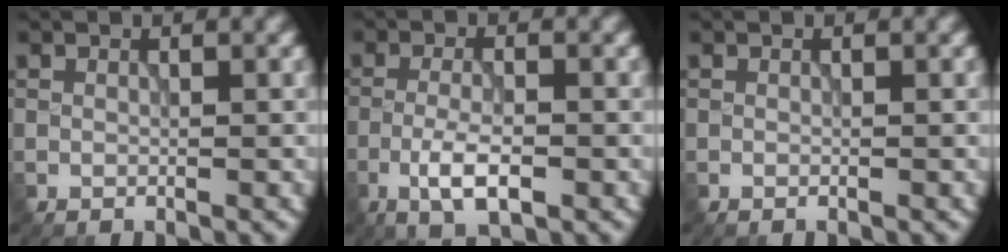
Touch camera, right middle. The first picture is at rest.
{"total": 4.0, "force": [-1.7, 1.2, 3.4], "torque": [-0.068, 0.000, -0.035]}
{"total": 0.0}